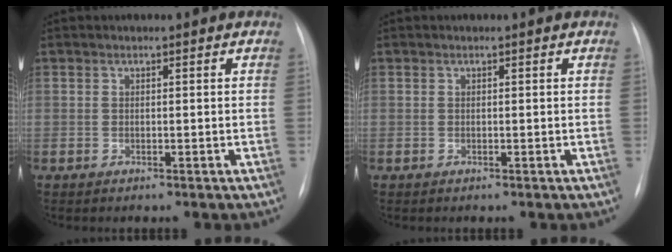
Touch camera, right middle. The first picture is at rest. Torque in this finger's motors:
{"motor_torque": [0.00, 0.00, 0.01, 0.00]}